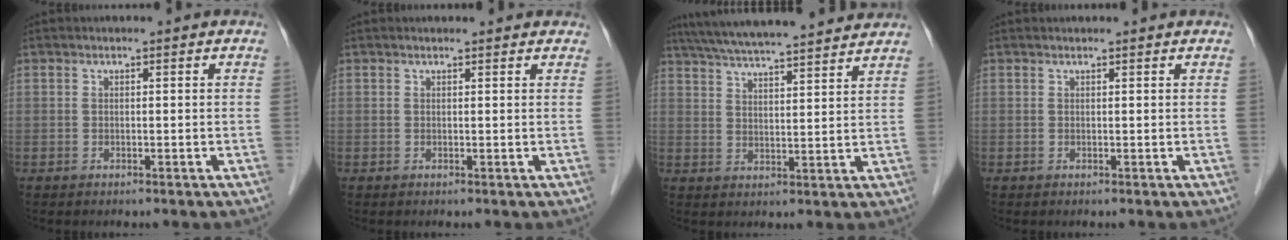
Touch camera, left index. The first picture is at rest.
{"total": 3.5, "force": [3.2, 1.0, 1.1], "torque": [-0.014, 0.017, 0.030]}
{"total": 19.0, "force": [17.1, 1.1, 8.2], "torque": [-0.142, 0.038, 0.248]}
{"total": 1.5, "force": [1.5, 0.1, 0.3], "torque": [-0.009, 0.015, 0.019]}